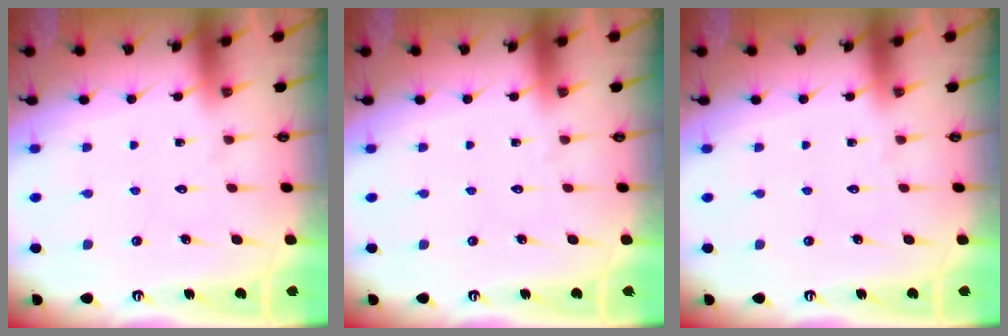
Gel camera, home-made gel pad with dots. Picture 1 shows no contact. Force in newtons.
{"total": 0.0}
{"total": 0.0}